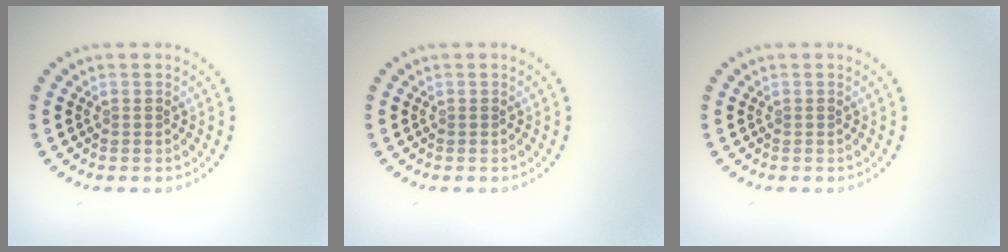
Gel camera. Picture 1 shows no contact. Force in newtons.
{"total": 0.0}
{"total": 0.0}